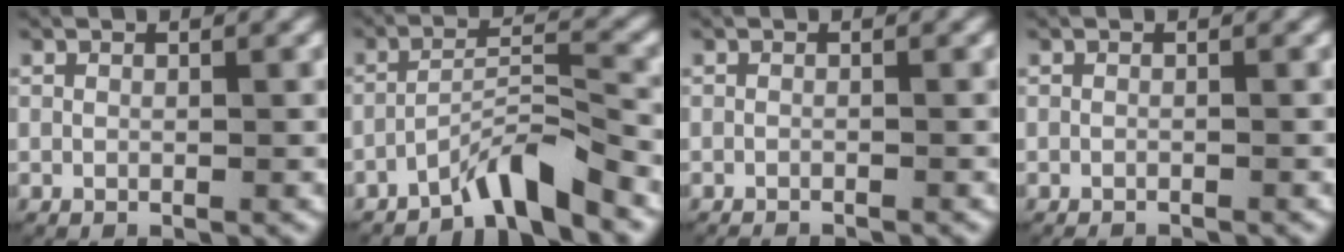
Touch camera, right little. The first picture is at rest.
{"total": 4.7, "force": [-3.8, 0.5, 2.7], "torque": [-0.039, 0.007, -0.069]}
{"total": 1.0, "force": [-1.0, -0.1, 0.0], "torque": [-0.005, -0.008, -0.014]}
{"total": 0.7, "force": [-0.7, -0.1, -0.1], "torque": [-0.003, -0.007, -0.009]}